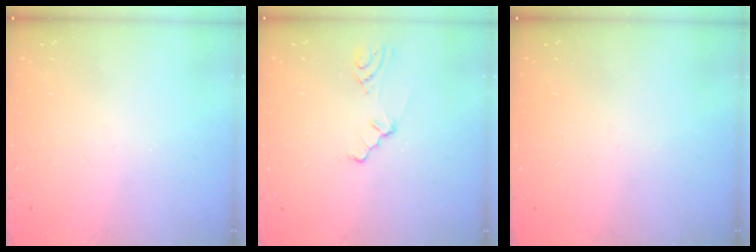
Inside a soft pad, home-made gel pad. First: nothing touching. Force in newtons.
{"total": 2.8, "press": 2.8, "slide": 0.7}
{"total": 0.0}